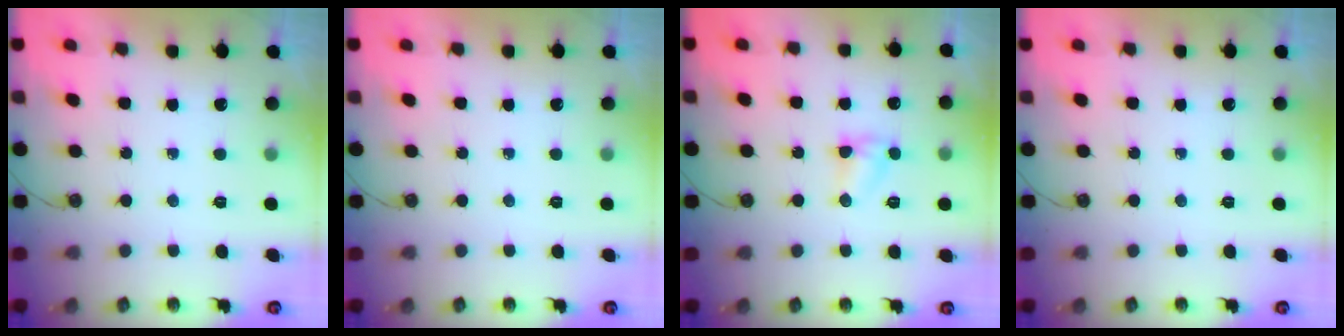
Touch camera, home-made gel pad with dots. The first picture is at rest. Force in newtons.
{"total": 0.0}
{"total": 3.9, "press": 3.8, "slide": 0.5}
{"total": 0.0}